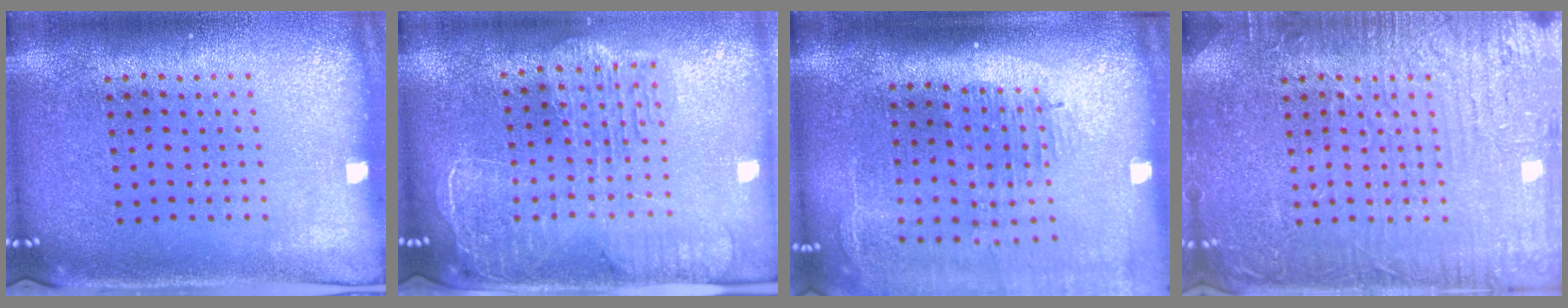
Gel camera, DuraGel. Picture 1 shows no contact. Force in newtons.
{"total": 2.5, "press": 2.2, "slide": 1.3}
{"total": 2.4, "press": 1.9, "slide": 1.4}
{"total": 5.8, "press": 5.7, "slide": 0.8}